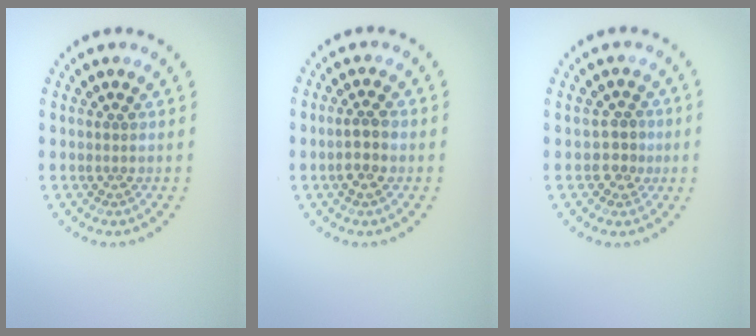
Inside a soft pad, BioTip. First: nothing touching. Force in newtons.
{"total": 2.0, "press": 2.0, "slide": 0.6}
{"total": 1.7, "press": 1.5, "slide": 0.8}